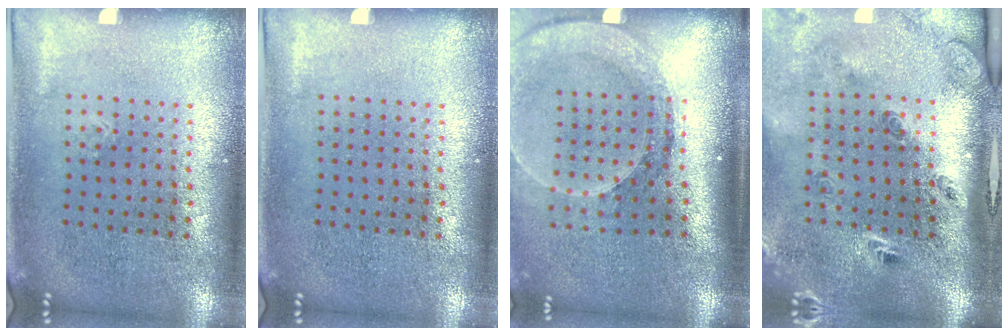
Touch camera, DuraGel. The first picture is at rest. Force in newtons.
{"total": 0.0}
{"total": 2.6, "press": 2.0, "slide": 1.6}
{"total": 3.1, "press": 2.0, "slide": 2.3}